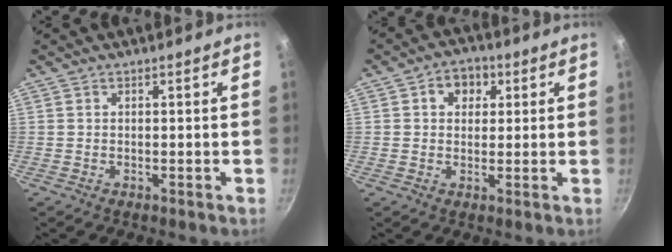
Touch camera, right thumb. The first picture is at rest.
{"total": 5.7, "force": [1.8, 4.6, 2.9], "torque": [-0.011, 0.002, 0.019]}